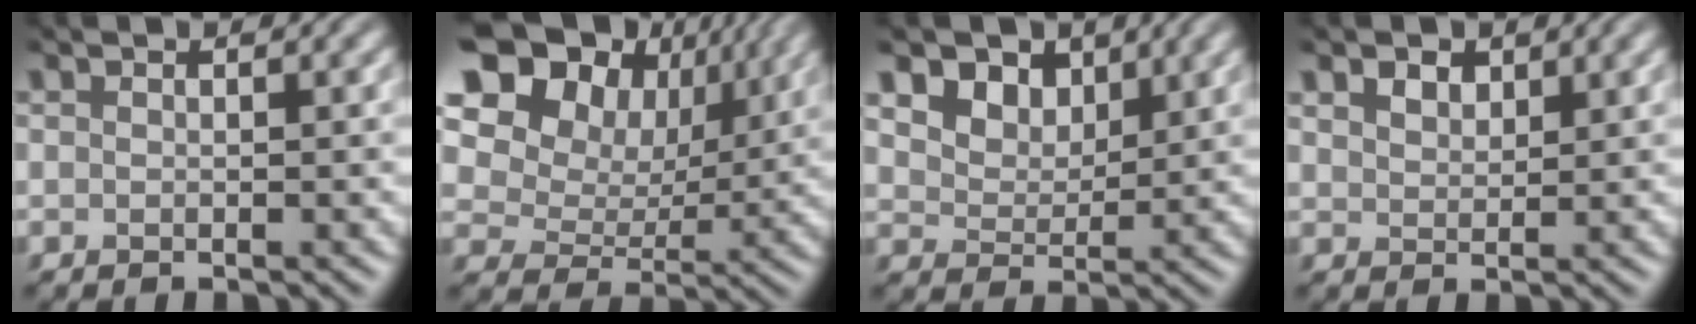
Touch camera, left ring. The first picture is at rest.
{"total": 14.0, "force": [6.6, 9.8, 7.5], "torque": [-0.175, 0.045, 0.105]}
{"total": 8.3, "force": [4.7, 5.7, 3.9], "torque": [-0.081, 0.016, 0.073]}
{"total": 2.1, "force": [1.5, 1.1, 0.9], "torque": [-0.027, 0.006, 0.025]}